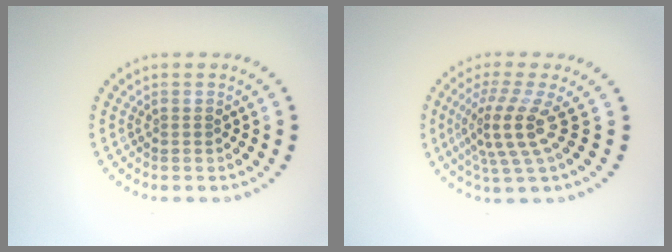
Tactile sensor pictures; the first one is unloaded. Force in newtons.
{"total": 4.0, "press": 2.7, "slide": 2.9}